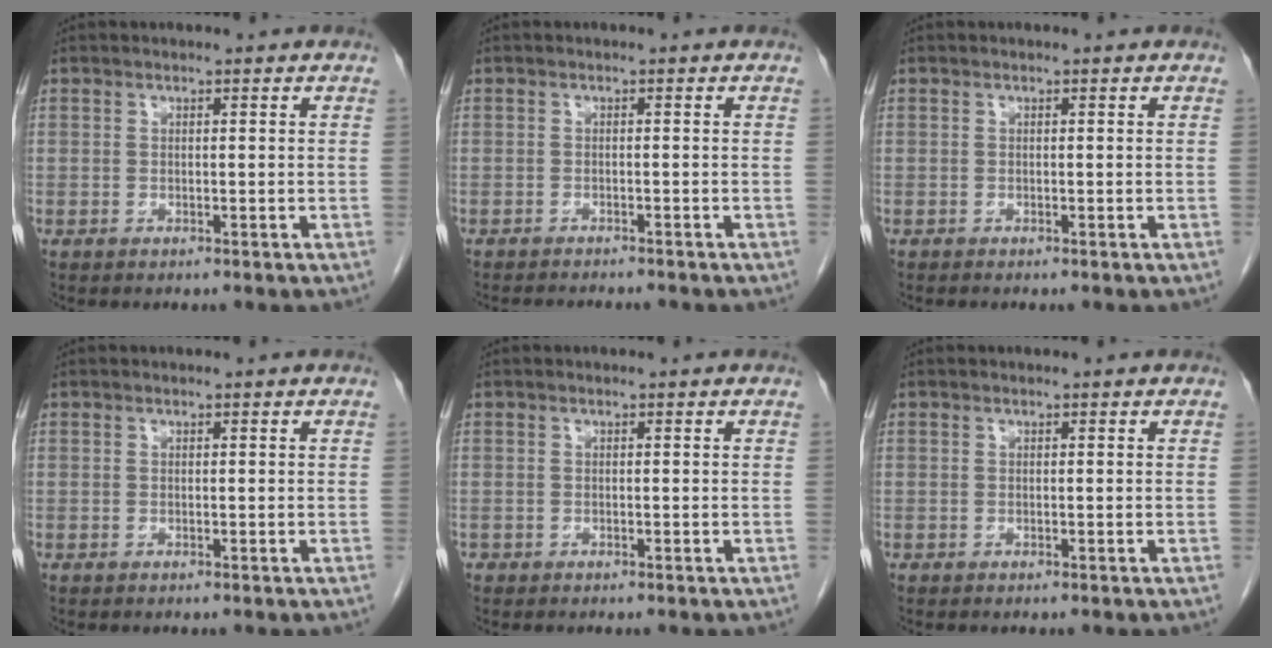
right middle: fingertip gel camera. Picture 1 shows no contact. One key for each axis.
{"total": 5.2, "fx": -4.8, "fy": 0.7, "fz": 1.8, "tx": -0.019, "ty": -0.007, "tz": -0.067}
{"total": 0.0}
{"total": 0.0}
{"total": 0.0}
{"total": 0.0}